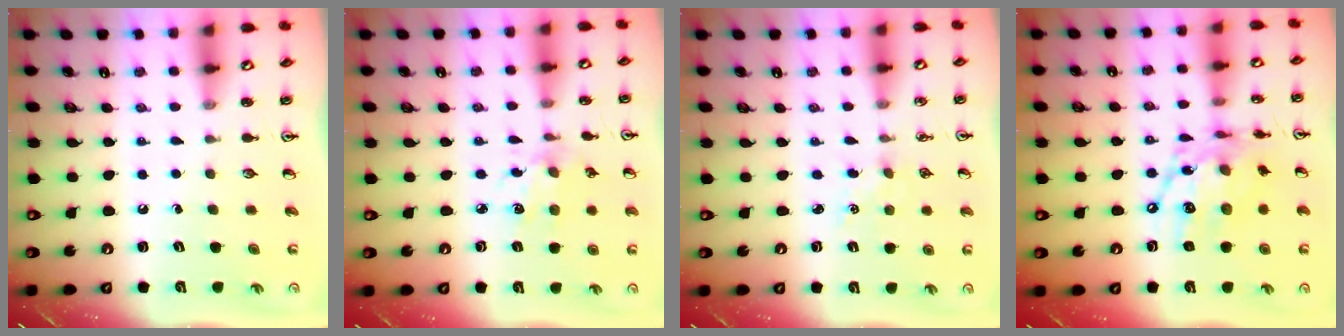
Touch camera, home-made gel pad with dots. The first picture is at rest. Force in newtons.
{"total": 4.8, "press": 4.6, "slide": 1.5}
{"total": 3.3, "press": 3.3, "slide": 0.4}
{"total": 13.3, "press": 13.3, "slide": 1.2}